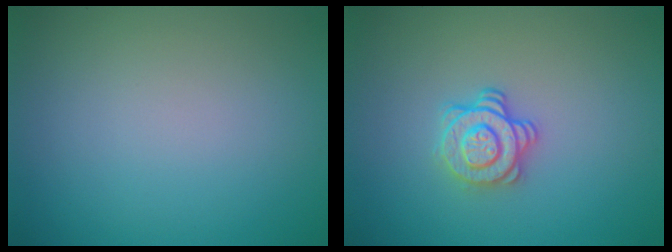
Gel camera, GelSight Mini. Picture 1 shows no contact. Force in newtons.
{"total": 2.9, "press": 2.5, "slide": 1.3}